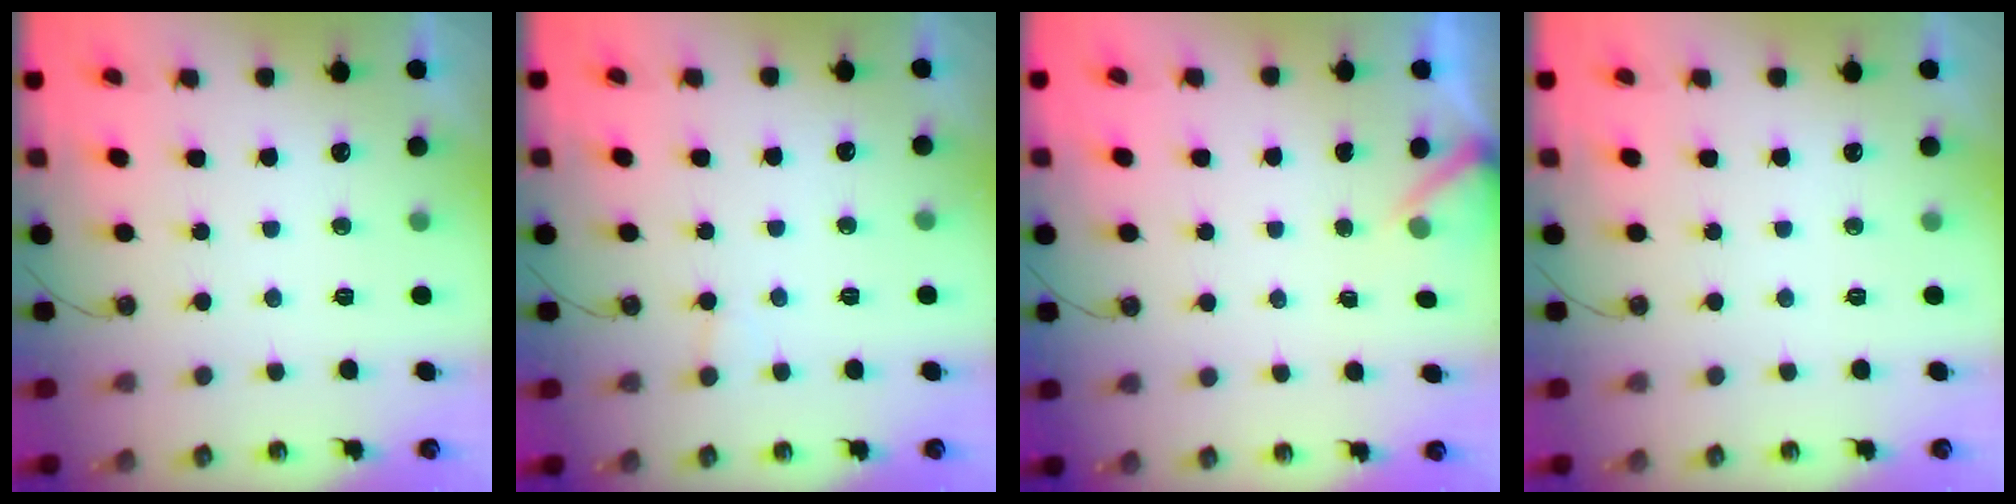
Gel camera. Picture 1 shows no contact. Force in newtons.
{"total": 5.2, "press": 5.2, "slide": 0.4}
{"total": 2.4, "press": 2.4, "slide": 0.3}
{"total": 0.0}